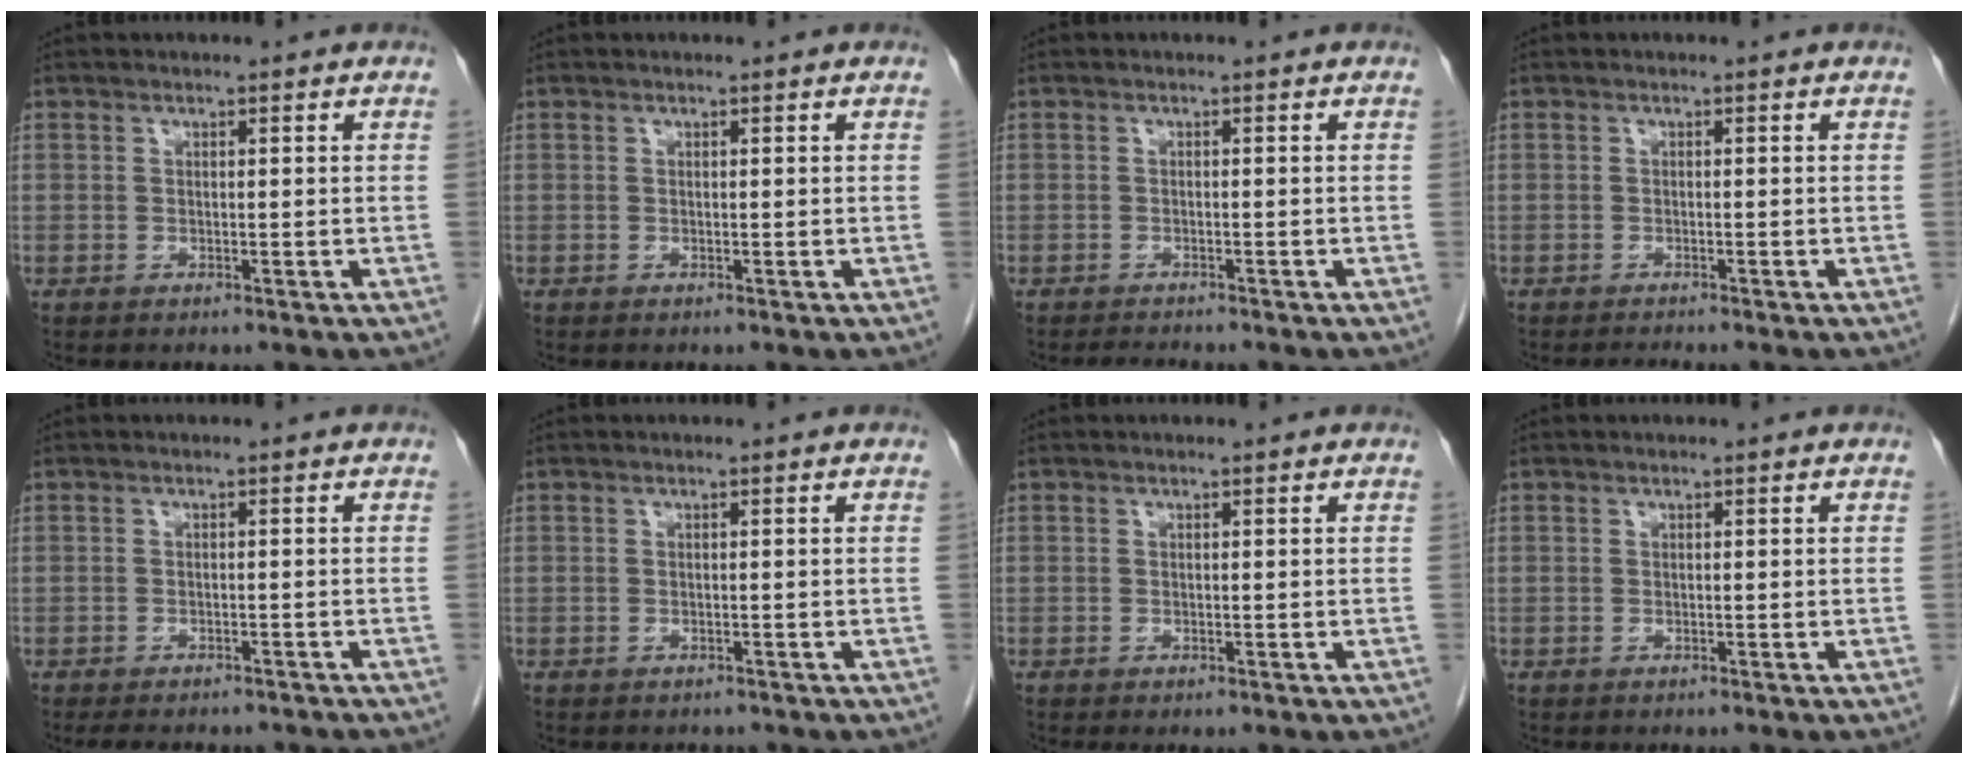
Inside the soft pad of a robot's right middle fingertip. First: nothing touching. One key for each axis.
{"total": 0.0}
{"total": 1.7, "fx": -1.7, "fy": 0.0, "fz": 0.4, "tx": -0.011, "ty": -0.007, "tz": -0.025}
{"total": 1.1, "fx": -1.0, "fy": -0.2, "fz": 0.1, "tx": -0.008, "ty": -0.006, "tz": -0.015}
{"total": 8.4, "fx": -7.5, "fy": 2.4, "fz": 2.9, "tx": -0.037, "ty": 0.000, "tz": -0.088}
{"total": 1.7, "fx": -1.5, "fy": 0.8, "fz": 0.2, "tx": -0.007, "ty": -0.001, "tz": -0.020}
{"total": 0.9, "fx": -0.6, "fy": 0.4, "fz": 0.5, "tx": -0.006, "ty": -0.001, "tz": -0.006}
{"total": 0.0}